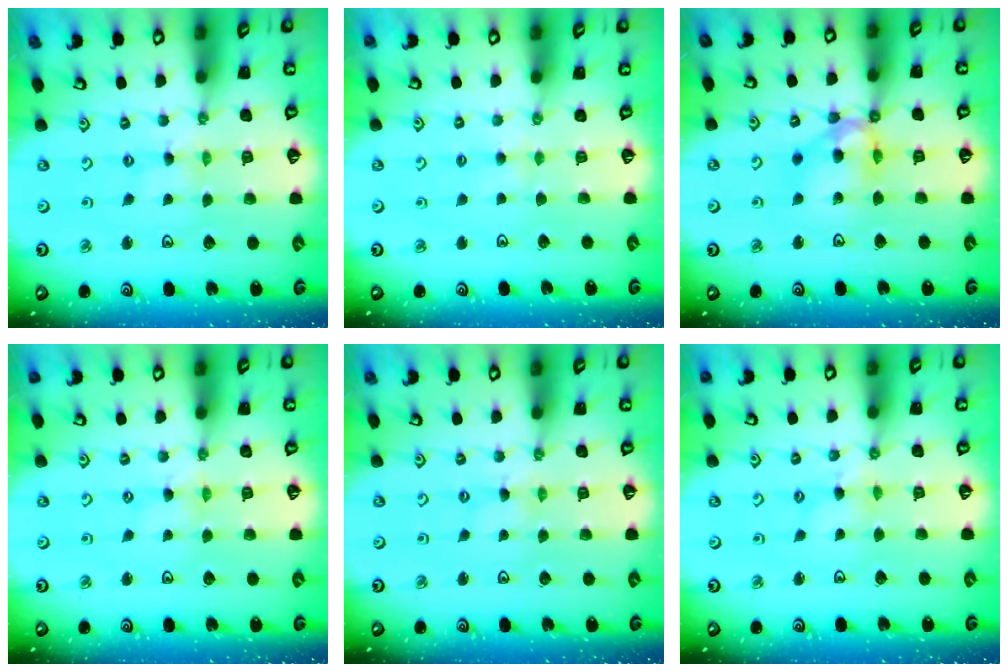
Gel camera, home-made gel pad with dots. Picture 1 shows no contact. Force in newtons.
{"total": 2.7, "press": 2.6, "slide": 0.4}
{"total": 12.2, "press": 12.1, "slide": 1.7}
{"total": 0.0}
{"total": 0.0}
{"total": 2.5, "press": 2.5, "slide": 0.3}